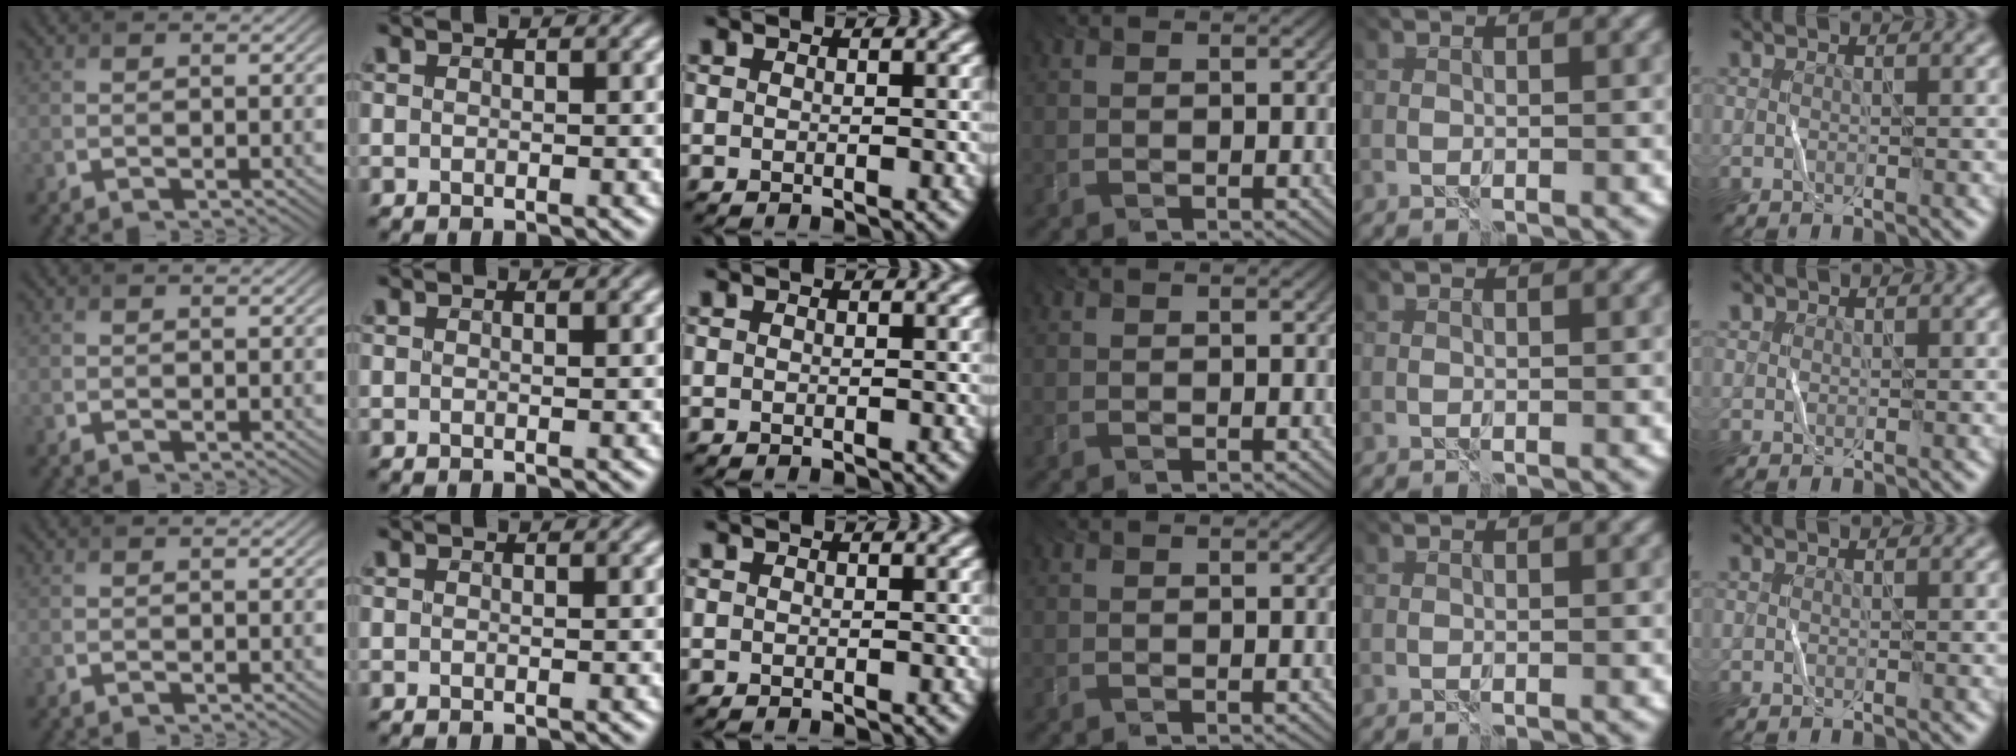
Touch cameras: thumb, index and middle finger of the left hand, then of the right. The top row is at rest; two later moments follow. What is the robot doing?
{"motion": "fold", "object": "bandana"}